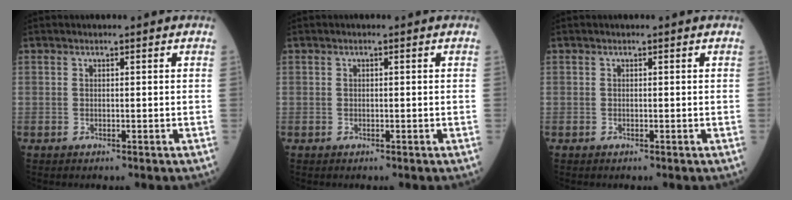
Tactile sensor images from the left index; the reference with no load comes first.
{"total": 0.0}
{"total": 0.0}